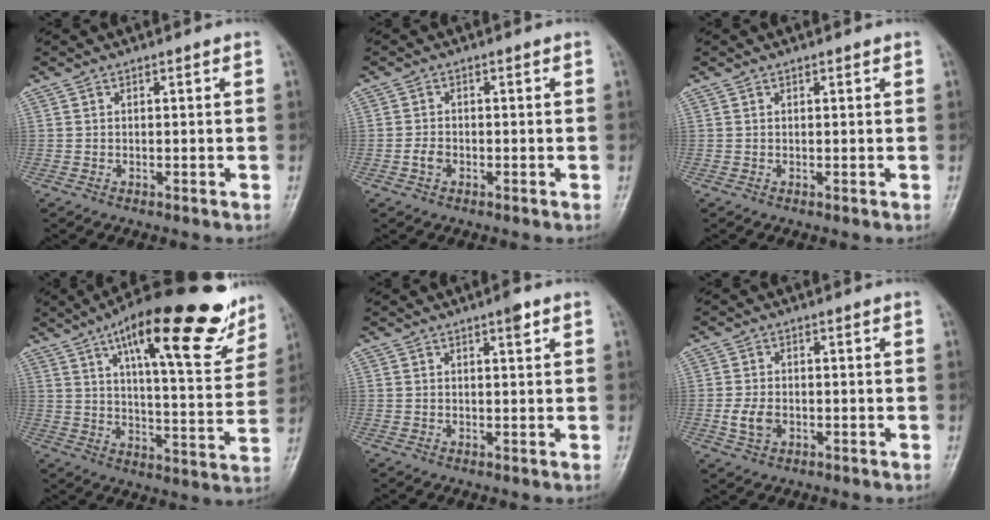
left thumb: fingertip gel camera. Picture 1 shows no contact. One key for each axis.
{"total": 2.0, "fx": -0.9, "fy": 1.4, "fz": 1.2, "tx": -0.021, "ty": 0.004, "tz": -0.019}
{"total": 0.6, "fx": 0.4, "fy": 0.3, "fz": 0.4, "tx": -0.006, "ty": -0.002, "tz": 0.005}
{"total": 24.7, "fx": 14.3, "fy": 7.3, "fz": 18.7, "tx": -0.240, "ty": -0.038, "tz": 0.212}
{"total": 2.1, "fx": 1.3, "fy": 0.5, "fz": 1.7, "tx": -0.021, "ty": -0.004, "tz": 0.017}
{"total": 3.8, "fx": -0.9, "fy": 2.6, "fz": 2.6, "tx": -0.051, "ty": -0.001, "tz": -0.016}